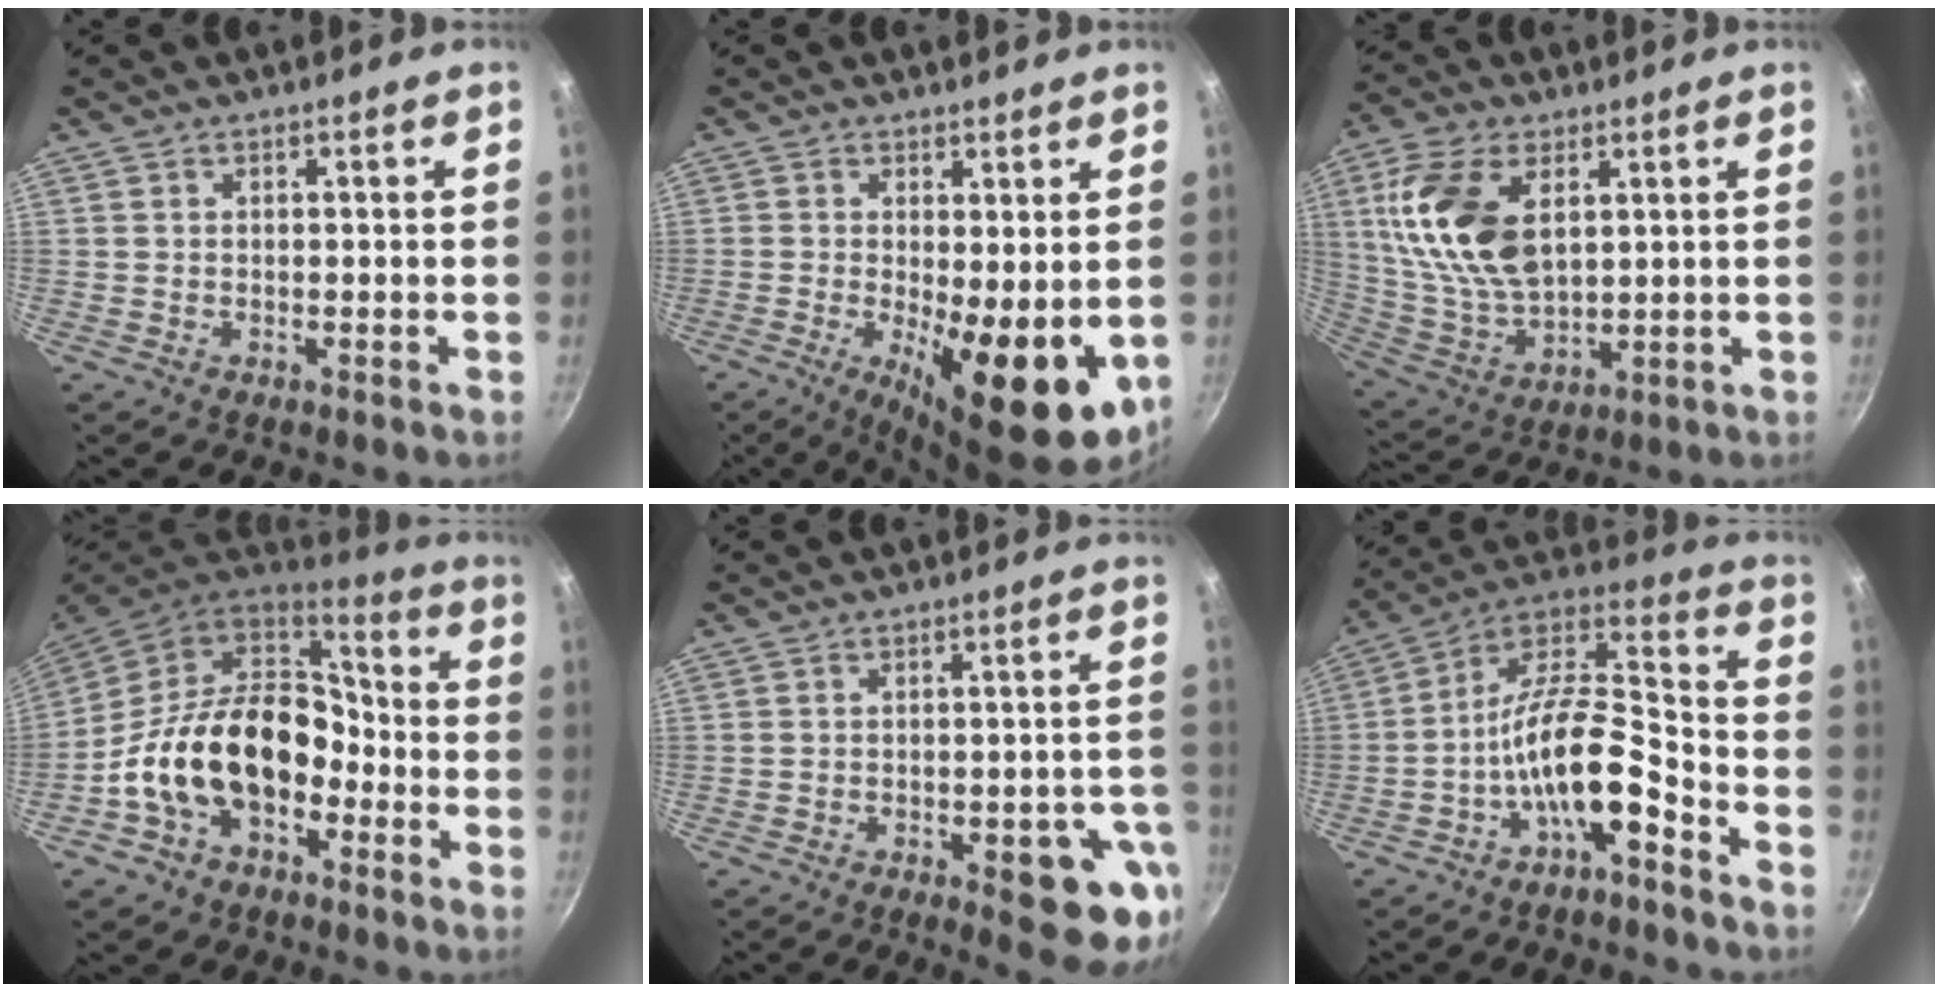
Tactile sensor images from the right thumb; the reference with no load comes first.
{"total": 13.2, "force": [-1.8, 4.6, 12.2], "torque": [-0.157, -0.014, -0.015]}
{"total": 17.3, "force": [5.0, 9.9, 13.3], "torque": [-0.246, -0.014, 0.108]}
{"total": 19.5, "force": [-5.2, 13.0, 13.6], "torque": [-0.202, 0.062, -0.096]}
{"total": 11.4, "force": [-4.5, 4.1, 9.7], "torque": [-0.083, 0.016, -0.052]}
{"total": 14.5, "force": [-7.1, 5.2, 11.6], "torque": [-0.193, 0.073, -0.132]}